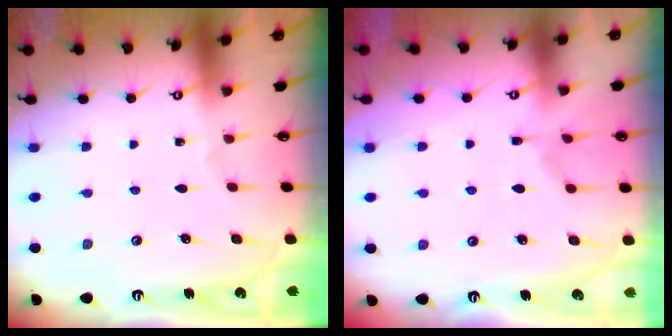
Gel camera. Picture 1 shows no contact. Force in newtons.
{"total": 1.7, "press": 1.0, "slide": 1.3}